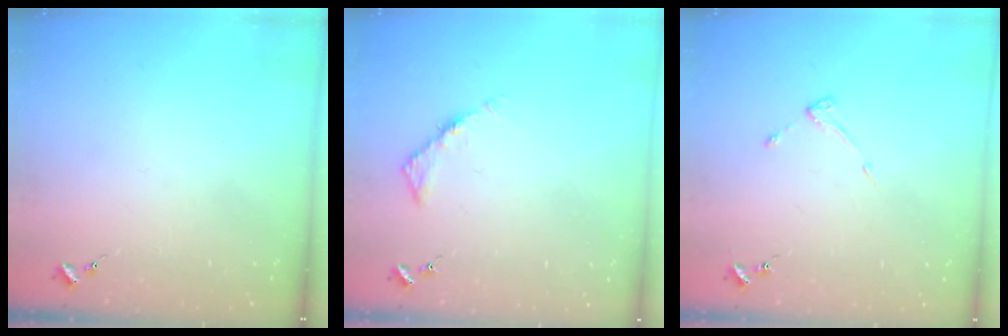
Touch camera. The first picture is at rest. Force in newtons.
{"total": 4.5, "press": 4.5, "slide": 0.4}
{"total": 2.9, "press": 2.9, "slide": 0.5}